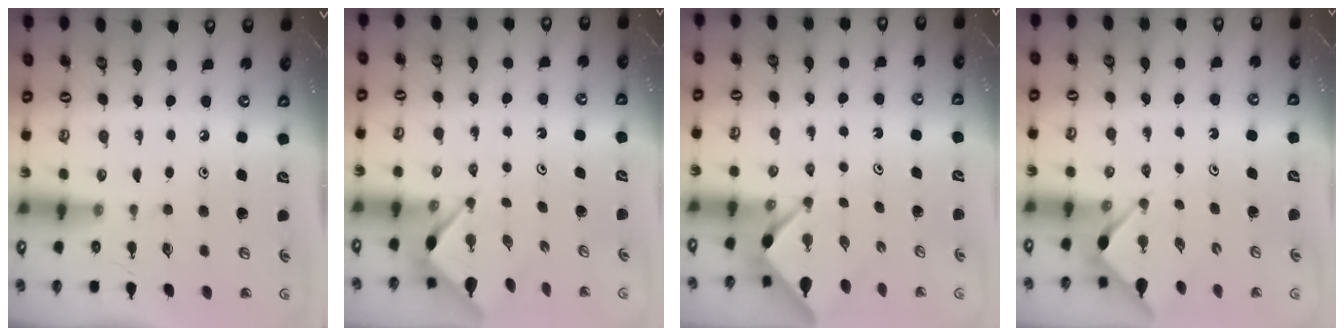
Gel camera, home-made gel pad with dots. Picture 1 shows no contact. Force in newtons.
{"total": 2.9, "press": 2.9, "slide": 0.3}
{"total": 2.2, "press": 2.2, "slide": 0.3}
{"total": 2.8, "press": 2.8, "slide": 0.3}